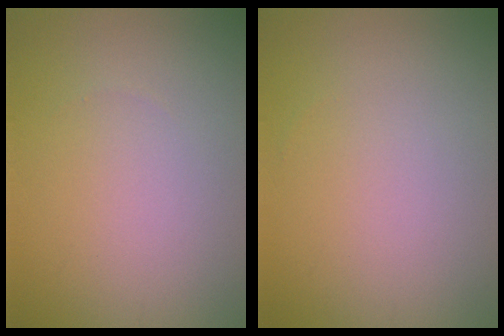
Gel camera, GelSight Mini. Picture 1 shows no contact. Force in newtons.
{"total": 0.0}